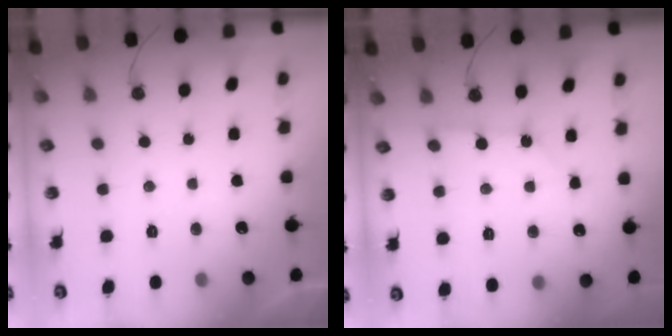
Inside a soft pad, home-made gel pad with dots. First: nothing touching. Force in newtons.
{"total": 1.3, "press": 1.3, "slide": 0.2}